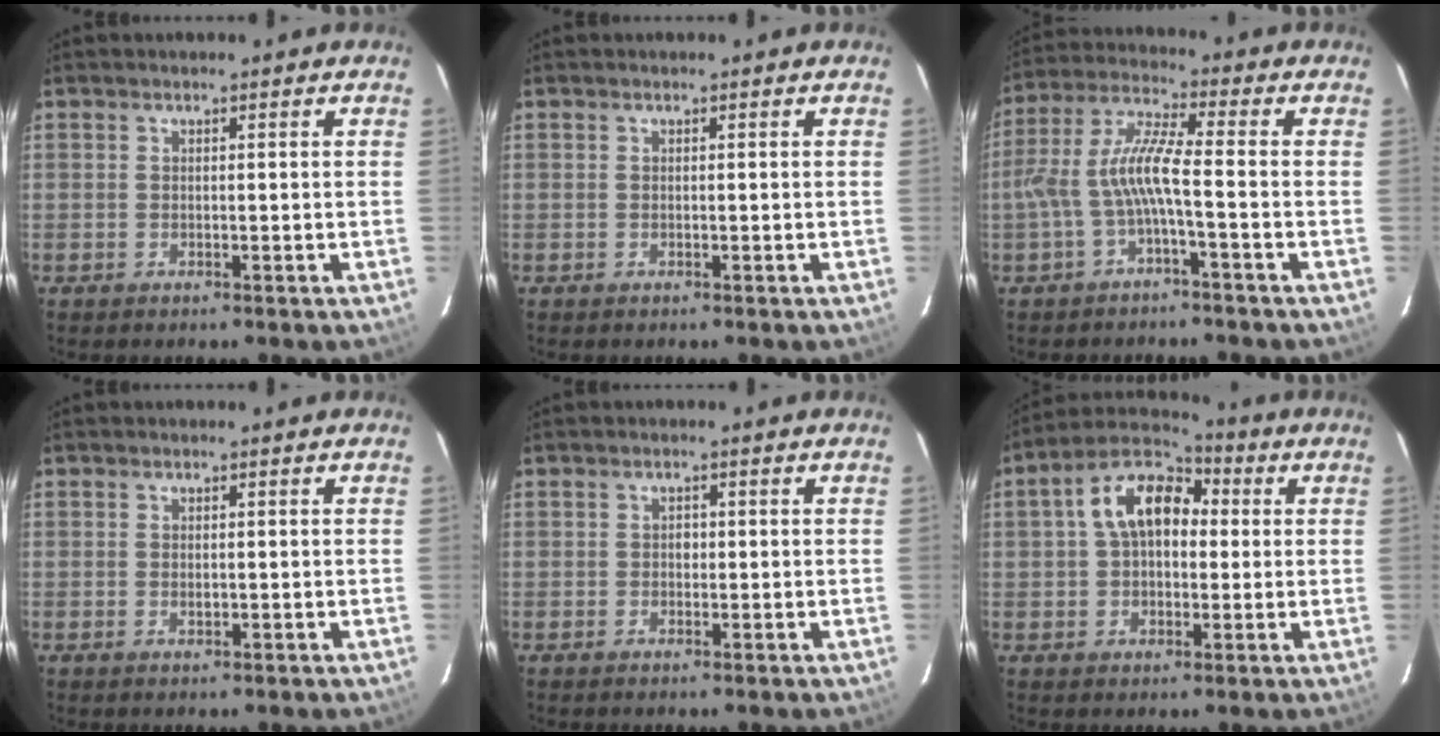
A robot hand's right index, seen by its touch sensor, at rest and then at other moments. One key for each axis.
{"total": 0.0}
{"total": 7.9, "fx": -2.6, "fy": 0.5, "fz": 7.5, "tx": -0.174, "ty": 0.012, "tz": -0.046}
{"total": 1.0, "fx": -0.1, "fy": 0.6, "fz": 0.9, "tx": -0.016, "ty": 0.001, "tz": 0.000}
{"total": 1.1, "fx": -0.1, "fy": 1.0, "fz": 0.4, "tx": -0.005, "ty": 0.005, "tz": -0.002}
{"total": 11.5, "fx": 2.1, "fy": 7.6, "fz": 8.4, "tx": -0.151, "ty": 0.042, "tz": 0.027}